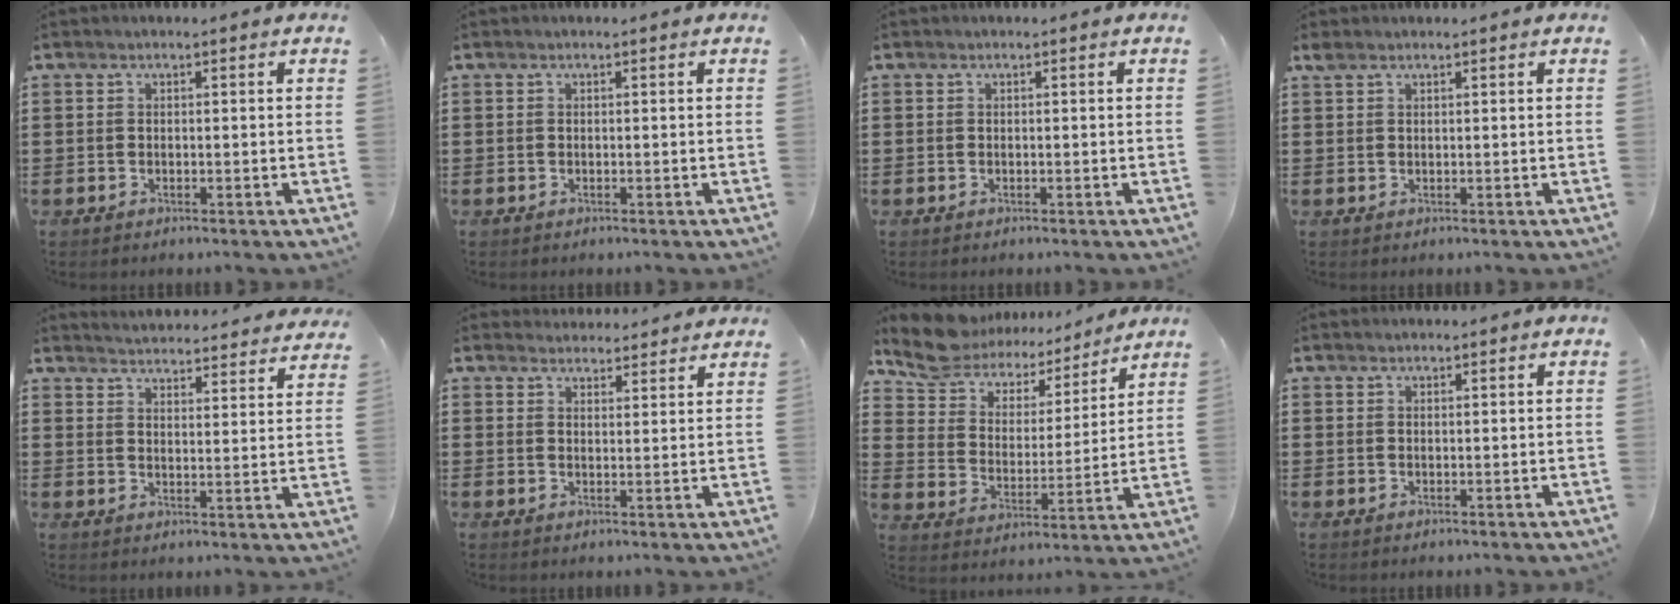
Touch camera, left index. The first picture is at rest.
{"total": 0.0}
{"total": 0.0}
{"total": 1.1, "force": [1.0, 0.4, 0.5], "torque": [-0.011, 0.002, 0.018]}
{"total": 4.1, "force": [4.0, -0.5, 0.0], "torque": [-0.018, -0.031, 0.069]}
{"total": 3.1, "force": [3.1, 0.6, 0.0], "torque": [-0.008, -0.008, 0.059]}
{"total": 8.7, "force": [8.1, 2.9, 1.1], "torque": [-0.073, -0.053, 0.145]}
{"total": 0.7, "force": [0.7, 0.2, 0.0], "torque": [-0.001, 0.001, 0.015]}